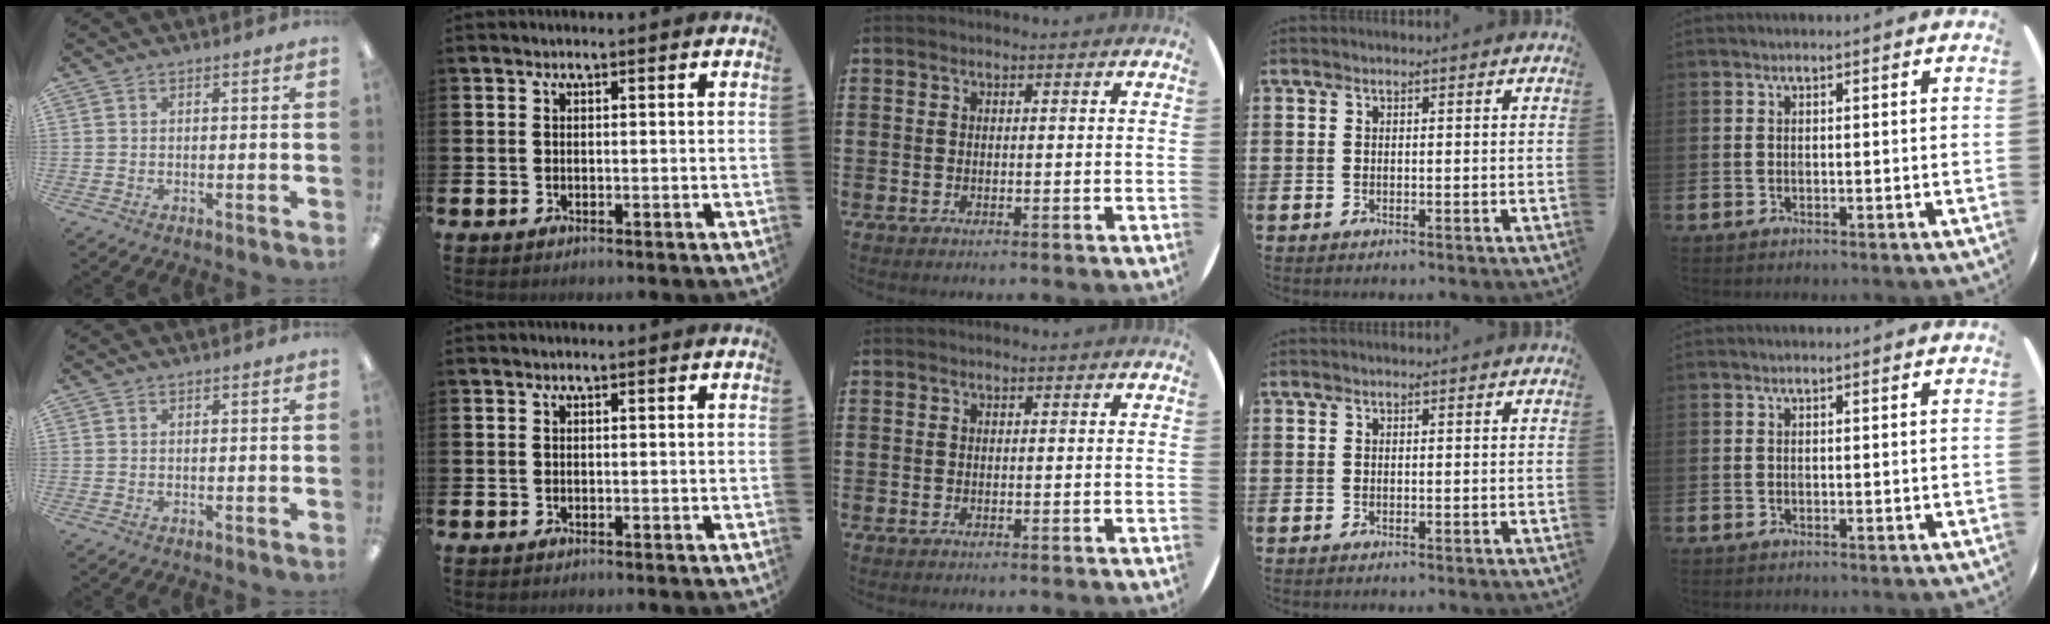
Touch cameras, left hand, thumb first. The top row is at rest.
{}